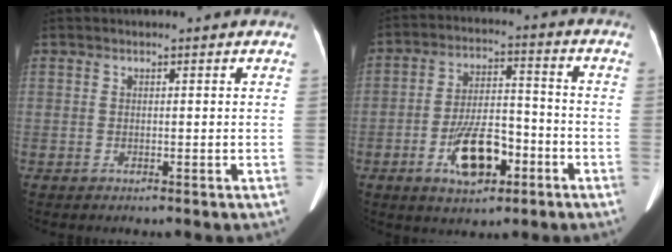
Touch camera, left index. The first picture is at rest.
{"total": 10.2, "force": [-4.6, 4.4, 8.0], "torque": [-0.154, 0.008, -0.075]}